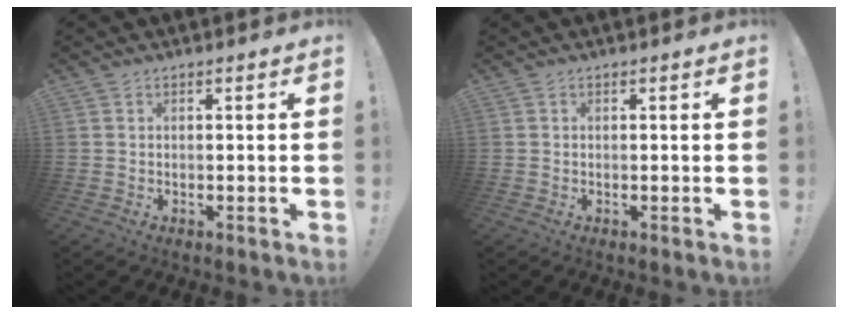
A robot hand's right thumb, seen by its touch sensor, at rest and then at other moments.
{"total": 0.0}